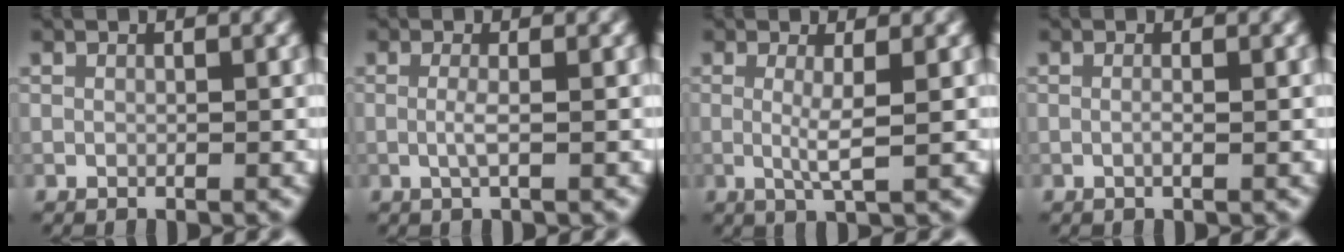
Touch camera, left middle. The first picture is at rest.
{"total": 1.4, "force": [-0.2, 0.2, 1.4], "torque": [-0.028, -0.003, -0.006]}
{"total": 2.5, "force": [0.1, 0.3, 2.5], "torque": [-0.049, -0.007, 0.000]}
{"total": 0.8, "force": [-0.1, 0.1, 0.8], "torque": [-0.012, -0.007, -0.006]}